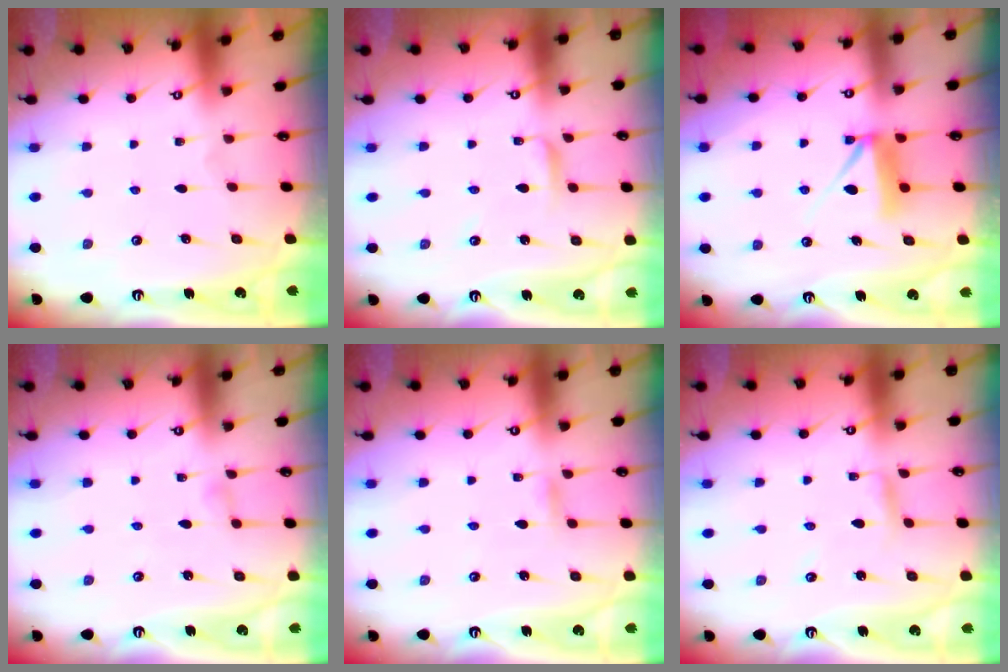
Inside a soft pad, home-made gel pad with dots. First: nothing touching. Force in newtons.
{"total": 2.9, "press": 2.8, "slide": 0.3}
{"total": 10.2, "press": 10.1, "slide": 0.7}
{"total": 2.5, "press": 2.4, "slide": 0.3}
{"total": 2.7, "press": 2.7, "slide": 0.2}
{"total": 2.8, "press": 2.8, "slide": 0.2}